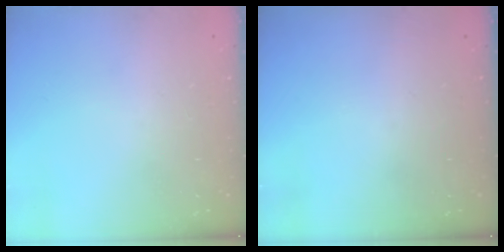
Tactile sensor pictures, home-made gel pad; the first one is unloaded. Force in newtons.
{"total": 0.0}